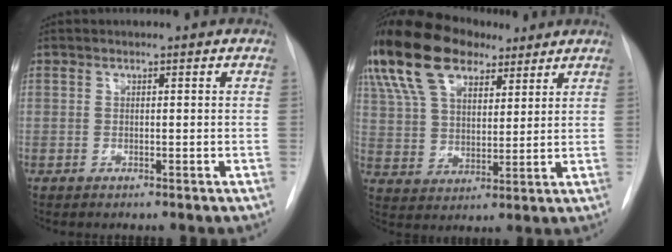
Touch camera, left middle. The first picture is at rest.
{"total": 20.7, "force": [13.3, 10.4, 12.0], "torque": [-0.278, 0.057, 0.240]}